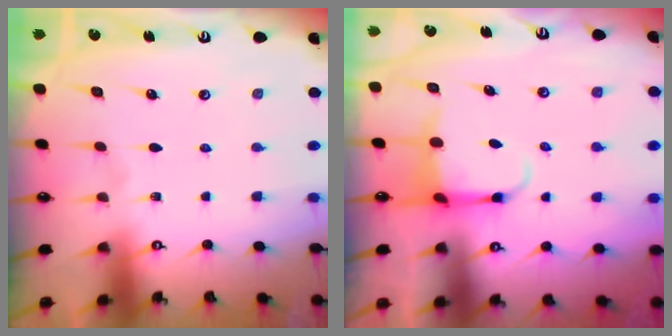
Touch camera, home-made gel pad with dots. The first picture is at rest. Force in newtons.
{"total": 3.9, "press": 3.8, "slide": 1.0}